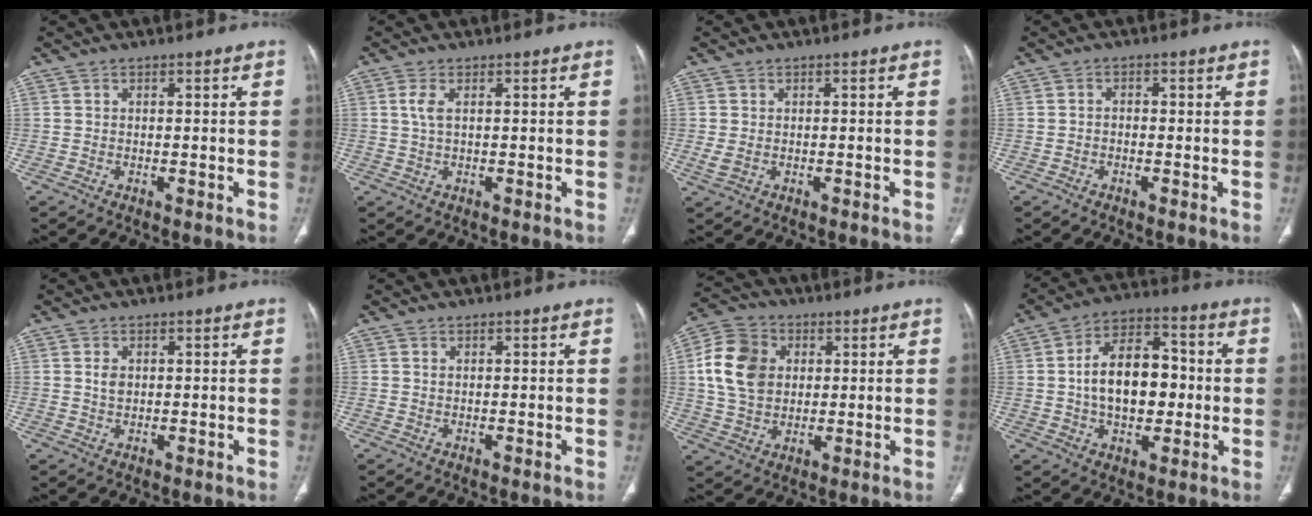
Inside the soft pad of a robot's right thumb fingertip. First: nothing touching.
{"total": 2.3, "force": [0.6, 0.9, 2.1], "torque": [-0.055, 0.006, 0.016]}
{"total": 1.7, "force": [0.0, 1.5, 0.9], "torque": [-0.027, -0.003, 0.001]}
{"total": 0.9, "force": [-0.3, 0.8, 0.3], "torque": [0.000, 0.004, -0.010]}
{"total": 1.9, "force": [0.4, 1.3, 1.2], "torque": [-0.018, -0.002, 0.010]}
{"total": 0.0}
{"total": 12.7, "force": [2.3, 9.9, 7.6], "torque": [-0.126, 0.007, 0.041]}
{"total": 15.3, "force": [-0.2, 9.5, 11.9], "torque": [-0.165, 0.031, -0.004]}